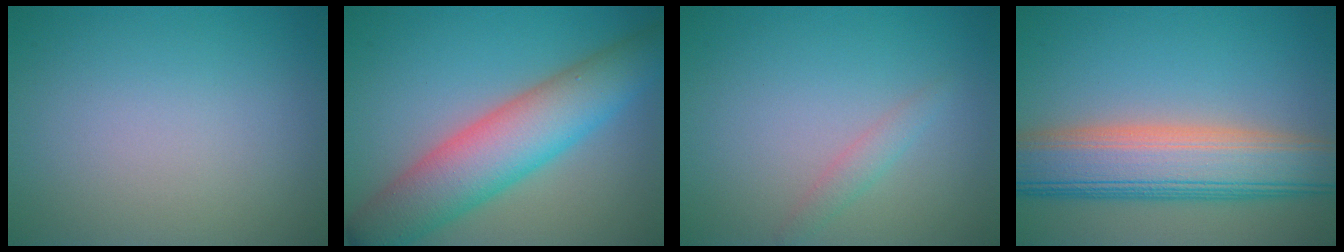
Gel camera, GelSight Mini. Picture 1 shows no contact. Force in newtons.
{"total": 8.4, "press": 8.4, "slide": 0.4}
{"total": 1.3, "press": 1.3, "slide": 0.0}
{"total": 9.4, "press": 9.4, "slide": 0.4}